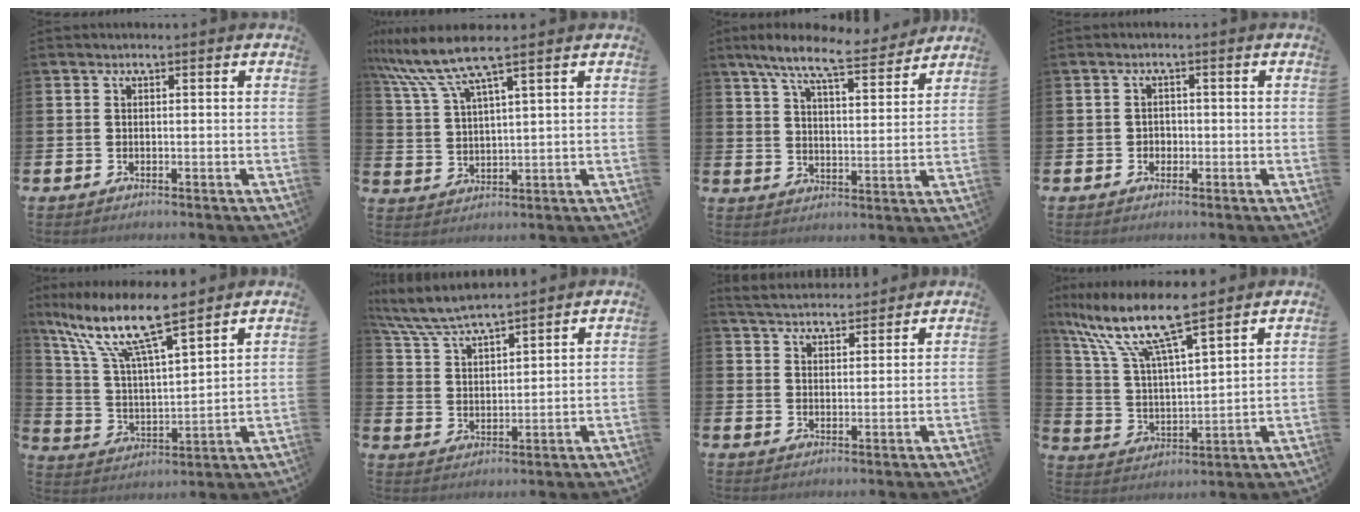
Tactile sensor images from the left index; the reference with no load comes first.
{"total": 7.9, "force": [6.3, 0.8, 4.8], "torque": [-0.117, -0.015, 0.111]}
{"total": 9.2, "force": [8.1, 1.4, 4.2], "torque": [-0.097, -0.041, 0.140]}
{"total": 1.4, "force": [-0.6, 1.3, 0.3], "torque": [-0.007, 0.004, -0.014]}
{"total": 11.8, "force": [9.5, 2.1, 6.7], "torque": [-0.170, -0.045, 0.162]}
{"total": 6.6, "force": [6.3, 0.7, 1.8], "torque": [-0.065, -0.026, 0.115]}
{"total": 4.4, "force": [4.4, 0.7, 0.1], "torque": [-0.024, -0.020, 0.081]}
{"total": 11.0, "force": [9.3, 1.5, 5.7], "torque": [-0.153, -0.048, 0.160]}